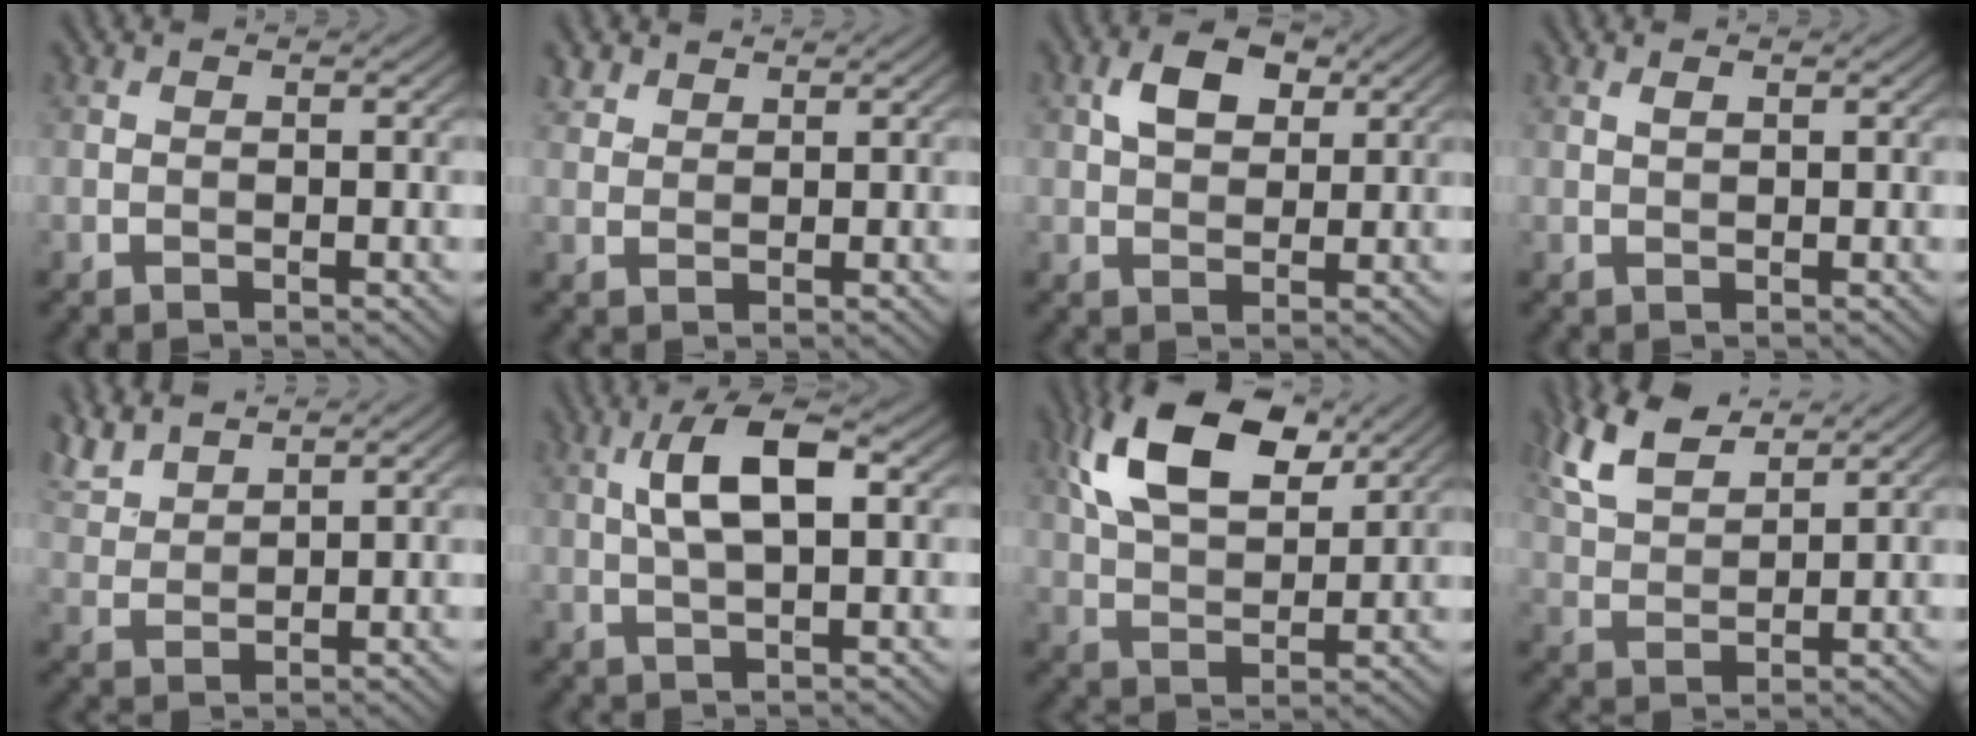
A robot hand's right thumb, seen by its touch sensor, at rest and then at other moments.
{"total": 2.4, "force": [1.9, 1.4, 0.7], "torque": [-0.020, 0.005, 0.042]}
{"total": 5.2, "force": [2.0, 3.3, 3.4], "torque": [-0.065, 0.006, 0.033]}
{"total": 0.9, "force": [0.6, 0.3, 0.6], "torque": [-0.017, 0.000, 0.011]}
{"total": 5.2, "force": [4.5, 1.4, 2.3], "torque": [-0.066, 0.012, 0.097]}
{"total": 6.9, "force": [1.5, 2.4, 6.3], "torque": [-0.122, 0.012, 0.023]}
{"total": 12.8, "force": [6.3, 6.4, 9.2], "torque": [-0.193, 0.014, 0.115]}
{"total": 7.9, "force": [5.3, 3.1, 4.8], "torque": [-0.124, 0.014, 0.113]}